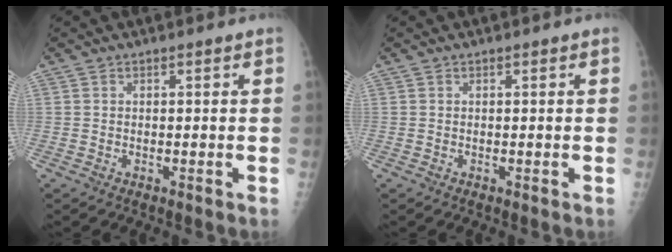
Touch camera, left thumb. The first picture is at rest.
{"total": 0.0}